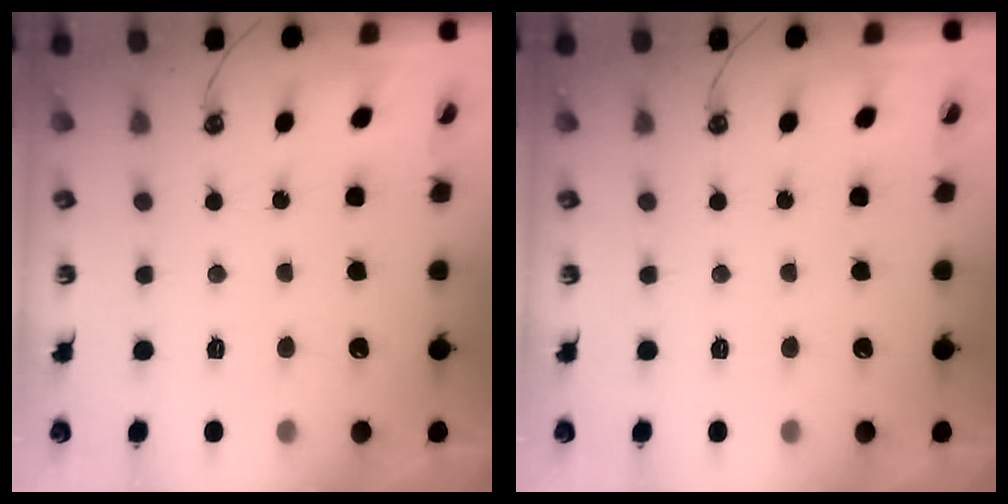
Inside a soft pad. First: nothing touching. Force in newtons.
{"total": 0.0}